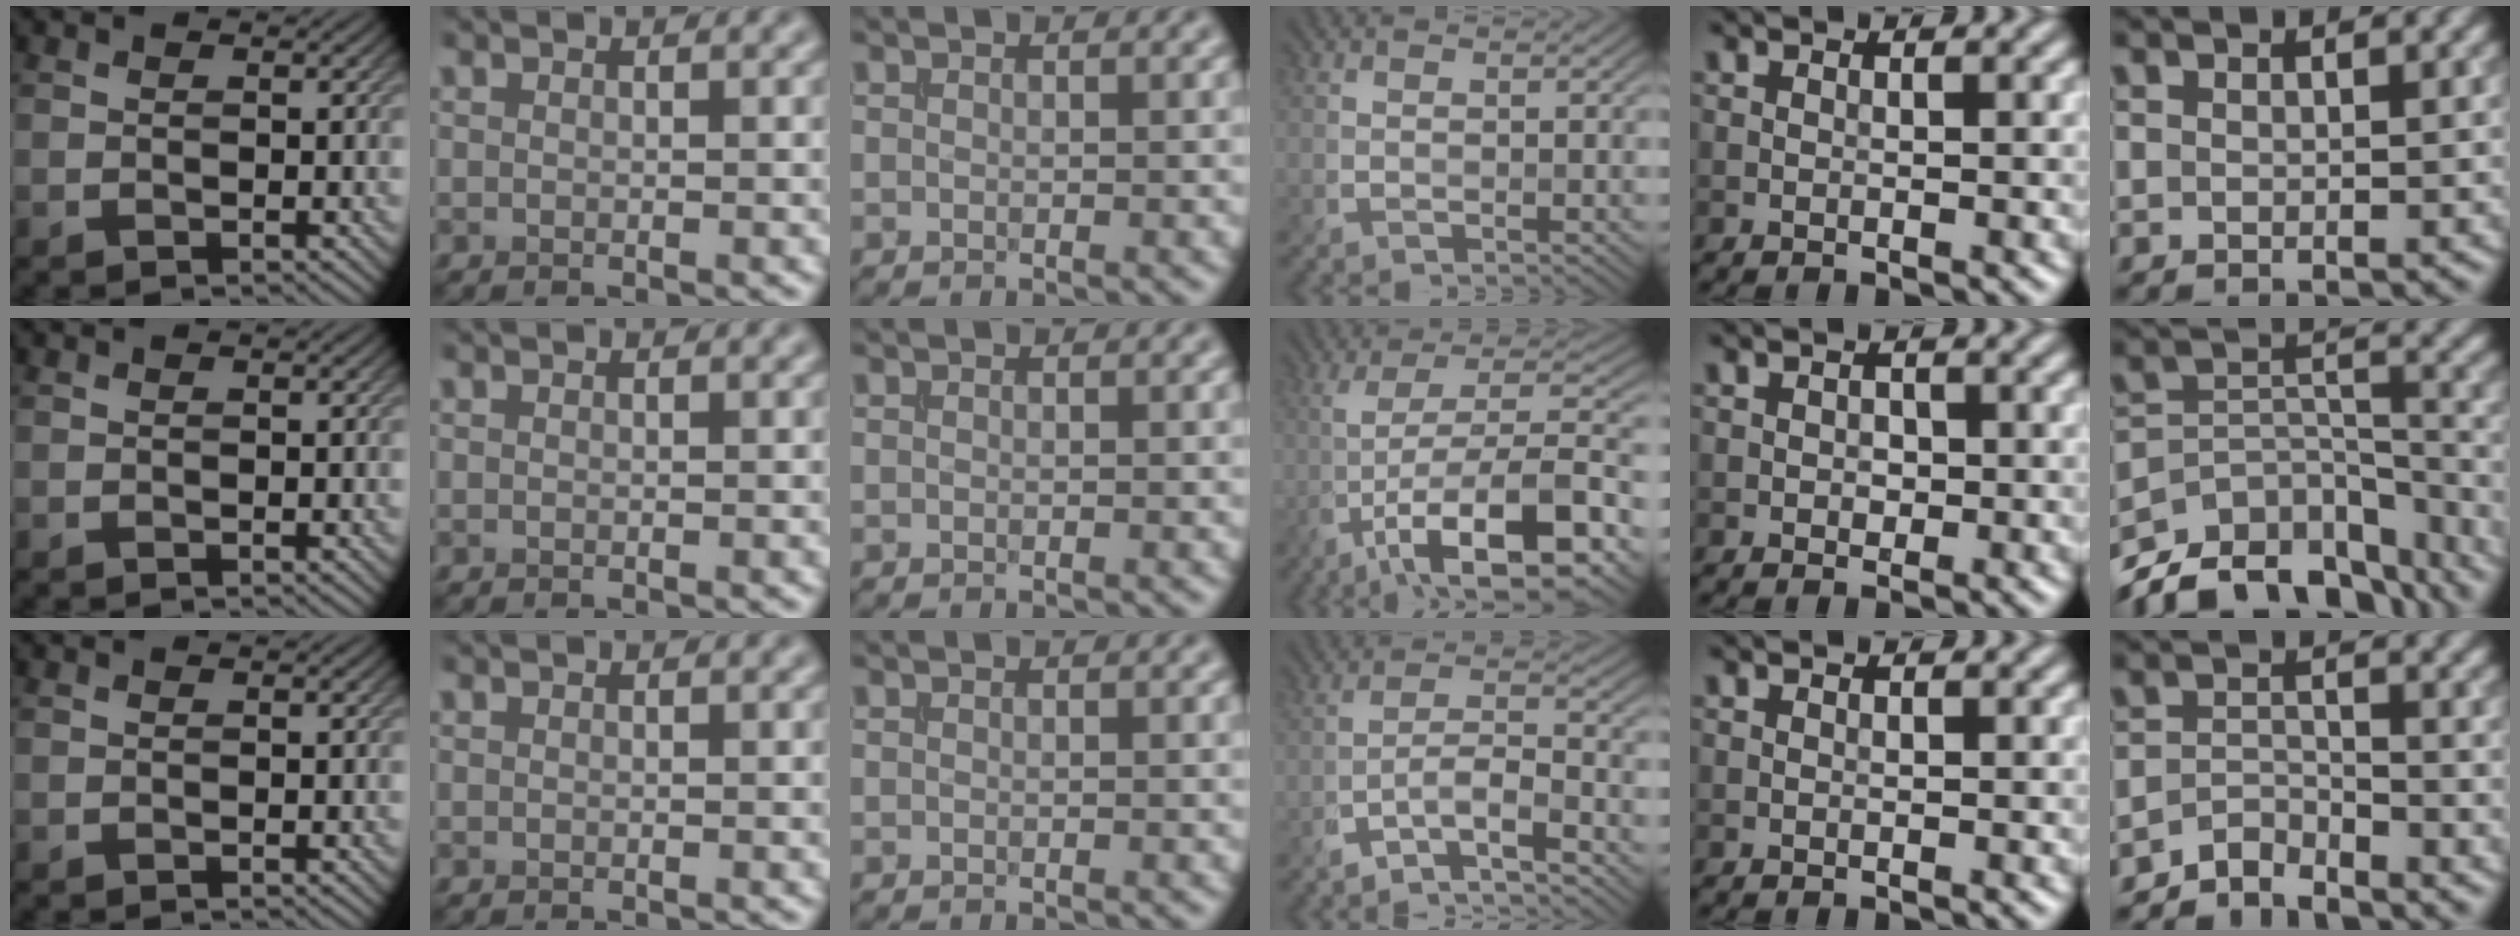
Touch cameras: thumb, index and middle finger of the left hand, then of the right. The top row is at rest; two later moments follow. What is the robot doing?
{"motion": "insert", "object": "file holder"}